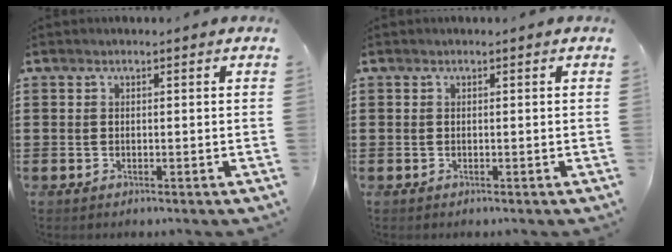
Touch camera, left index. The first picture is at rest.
{"total": 0.0}